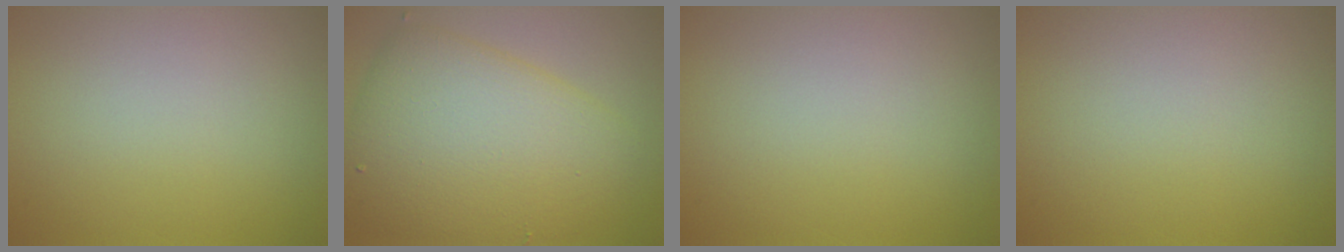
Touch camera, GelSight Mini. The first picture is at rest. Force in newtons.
{"total": 8.6, "press": 8.6, "slide": 0.1}
{"total": 0.0}
{"total": 0.0}